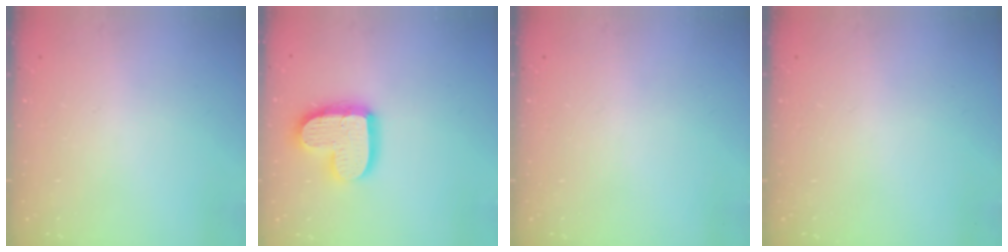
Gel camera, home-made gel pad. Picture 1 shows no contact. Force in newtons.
{"total": 15.6, "press": 15.5, "slide": 1.3}
{"total": 0.0}
{"total": 0.0}